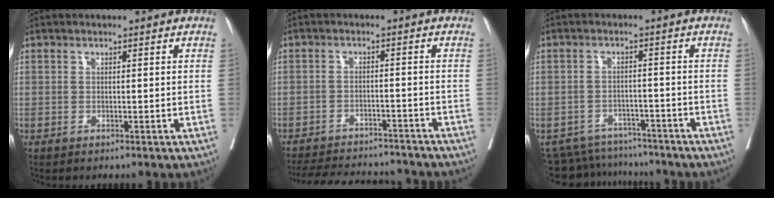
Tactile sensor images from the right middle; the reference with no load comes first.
{"total": 15.0, "force": [-13.9, 3.7, 4.4], "torque": [-0.092, 0.001, -0.189]}
{"total": 8.5, "force": [-8.2, 2.3, -0.2], "torque": [0.003, 0.013, -0.113]}